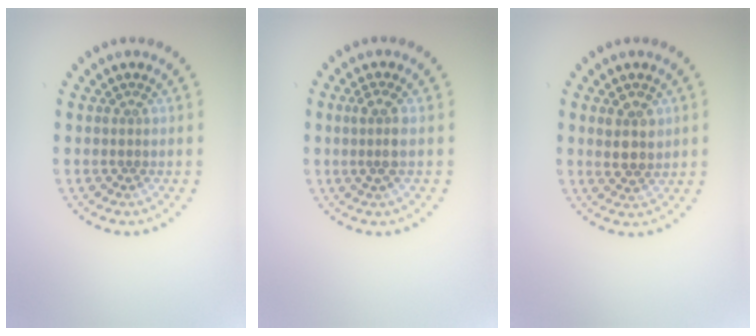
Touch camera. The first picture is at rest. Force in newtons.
{"total": 2.0, "press": 1.5, "slide": 1.3}
{"total": 2.6, "press": 2.4, "slide": 1.0}